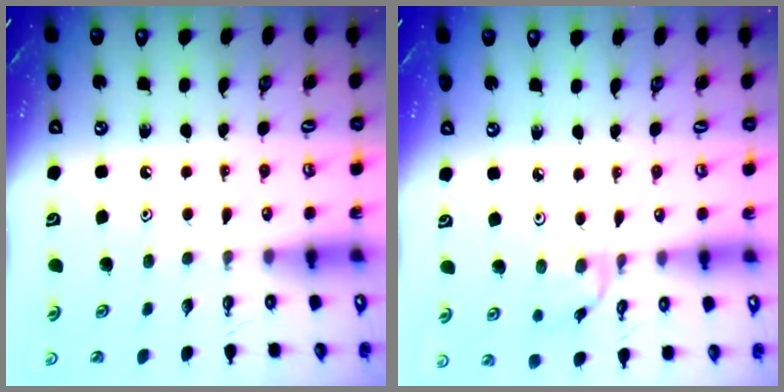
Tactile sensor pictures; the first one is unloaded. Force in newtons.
{"total": 2.9, "press": 2.9, "slide": 0.3}